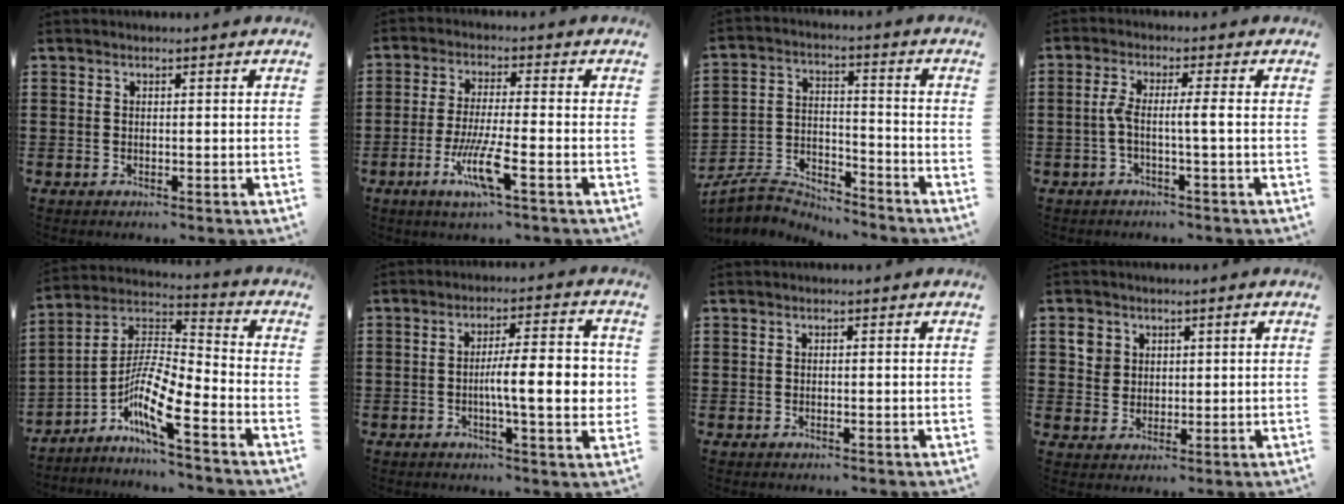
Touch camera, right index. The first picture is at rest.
{"total": 7.7, "force": [-3.5, 0.9, 6.9], "torque": [-0.145, -0.016, -0.069]}
{"total": 5.1, "force": [-5.0, 0.9, 0.4], "torque": [-0.023, -0.002, -0.104]}
{"total": 4.0, "force": [-0.6, -0.1, 4.0], "torque": [-0.082, -0.006, -0.018]}
{"total": 9.5, "force": [-5.4, 1.5, 7.7], "torque": [-0.169, -0.022, -0.109]}
{"total": 9.9, "force": [-0.6, 1.9, 9.7], "torque": [-0.148, -0.001, -0.015]}
{"total": 0.0}
{"total": 3.5, "force": [1.4, 3.1, 1.0], "torque": [-0.024, 0.011, 0.025]}